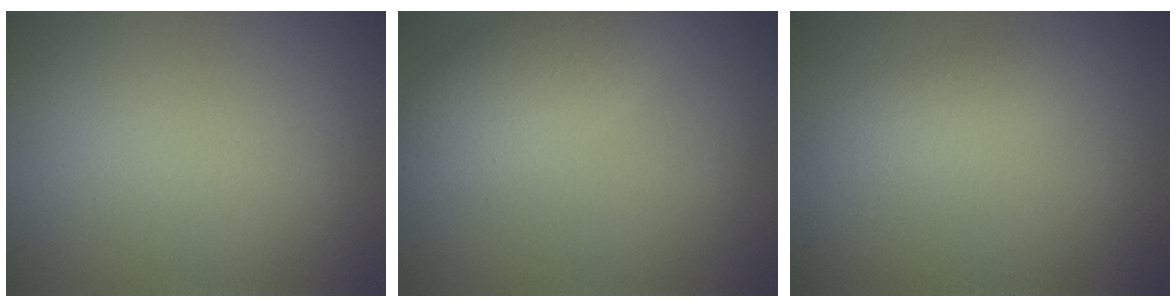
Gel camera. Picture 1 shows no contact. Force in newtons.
{"total": 3.9, "press": 3.9, "slide": 0.1}
{"total": 1.9, "press": 1.9, "slide": 0.0}